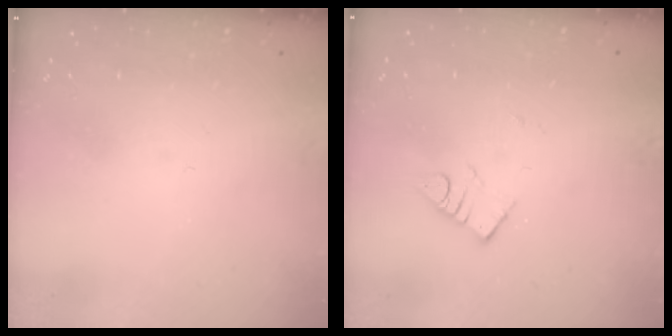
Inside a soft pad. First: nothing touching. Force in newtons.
{"total": 4.2, "press": 4.2, "slide": 0.6}